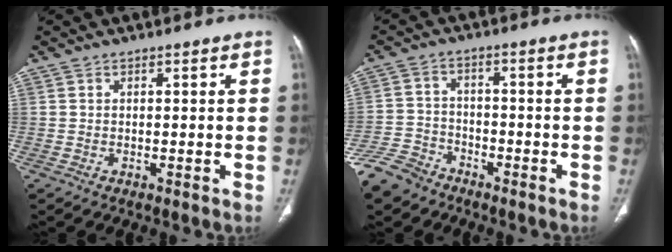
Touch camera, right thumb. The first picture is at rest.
{"total": 8.4, "force": [-6.5, 4.9, 2.2], "torque": [-0.047, 0.023, -0.130]}